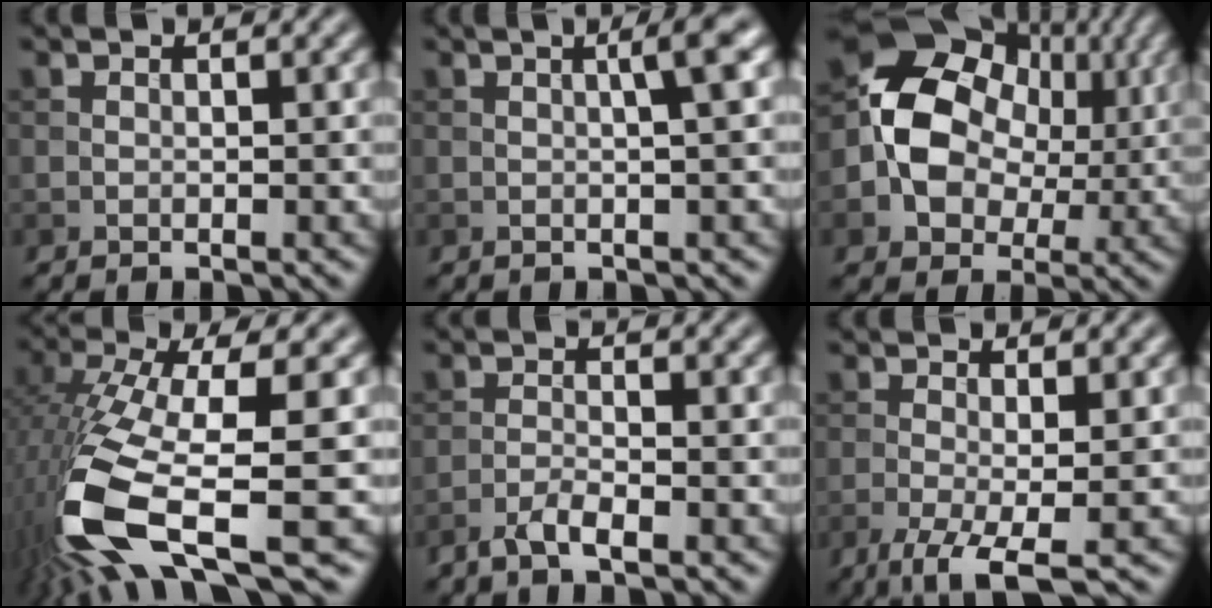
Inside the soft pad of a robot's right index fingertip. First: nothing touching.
{"total": 3.0, "force": [0.4, 0.5, 3.0], "torque": [-0.038, 0.011, 0.004]}
{"total": 10.6, "force": [0.1, 8.4, 6.5], "torque": [-0.103, 0.006, -0.014]}
{"total": 12.8, "force": [-4.6, 4.1, 11.2], "torque": [-0.246, -0.022, -0.081]}
{"total": 2.4, "force": [-1.7, 0.5, 1.6], "torque": [-0.035, 0.001, -0.038]}
{"total": 4.8, "force": [-2.1, 1.1, 4.2], "torque": [-0.084, -0.007, -0.043]}